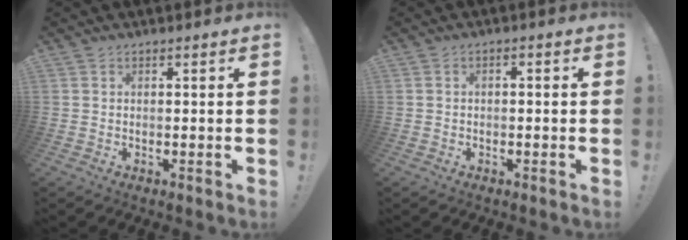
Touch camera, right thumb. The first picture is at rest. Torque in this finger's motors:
{"motor_torque": [-0.04, -0.47, -0.46, 0.14, 0.05]}